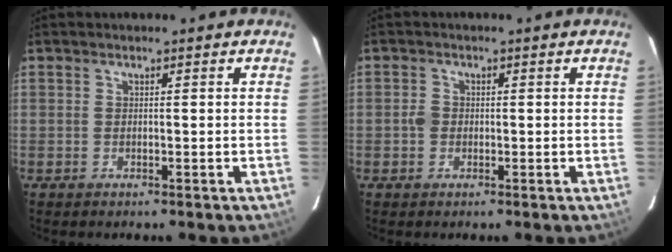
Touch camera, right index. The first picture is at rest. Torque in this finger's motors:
{"motor_torque": [0.45, -0.02, 0.26, 0.05]}